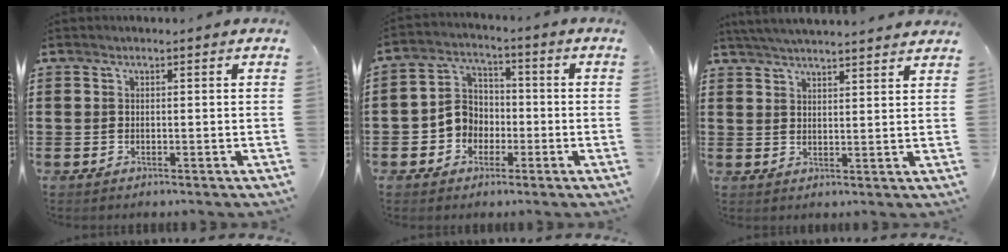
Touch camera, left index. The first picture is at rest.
{"total": 5.8, "force": [-1.7, 5.2, 1.7], "torque": [-0.060, 0.011, -0.039]}
{"total": 3.8, "force": [3.7, -0.4, 0.7], "torque": [-0.026, -0.012, 0.066]}